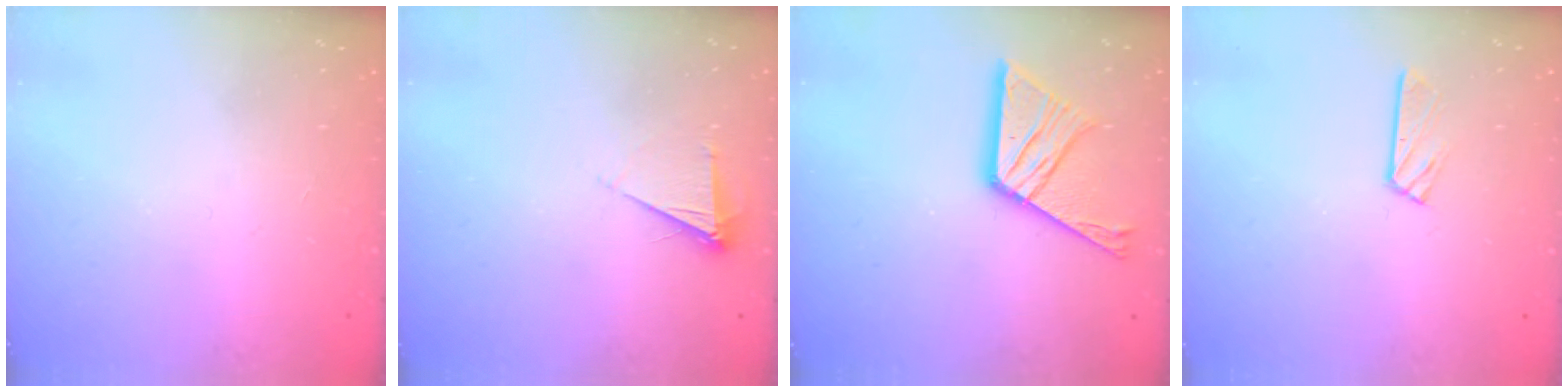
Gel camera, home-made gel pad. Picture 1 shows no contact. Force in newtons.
{"total": 3.4, "press": 3.3, "slide": 0.5}
{"total": 15.3, "press": 15.2, "slide": 1.6}
{"total": 3.6, "press": 3.6, "slide": 0.4}